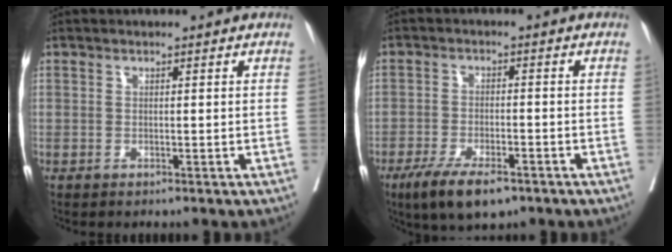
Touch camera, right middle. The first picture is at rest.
{"total": 8.5, "force": [-5.6, 2.7, 5.7], "torque": [-0.099, -0.012, -0.093]}